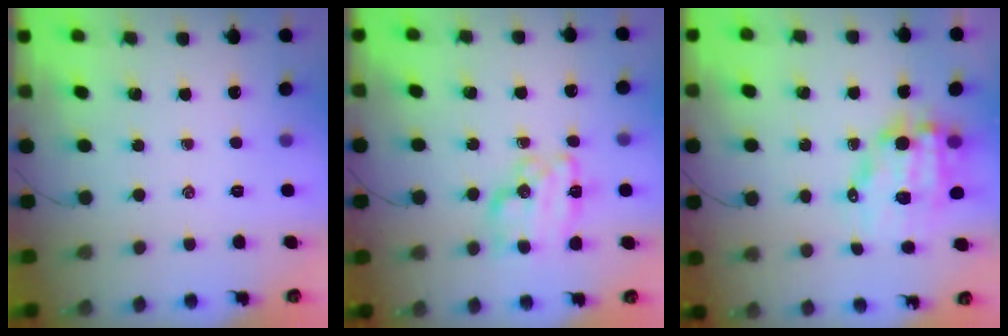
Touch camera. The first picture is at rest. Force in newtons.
{"total": 12.5, "press": 12.5, "slide": 0.4}
{"total": 10.6, "press": 10.2, "slide": 2.8}